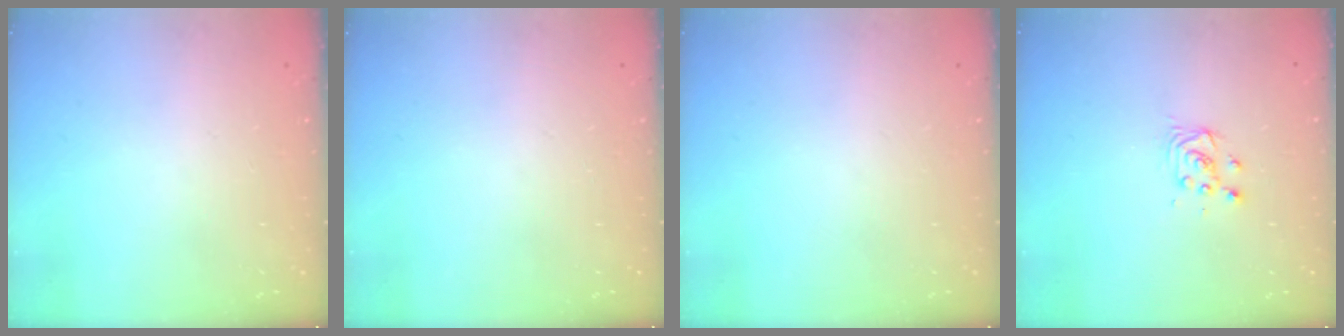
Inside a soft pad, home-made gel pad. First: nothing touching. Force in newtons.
{"total": 0.0}
{"total": 0.0}
{"total": 3.5, "press": 3.5, "slide": 0.4}